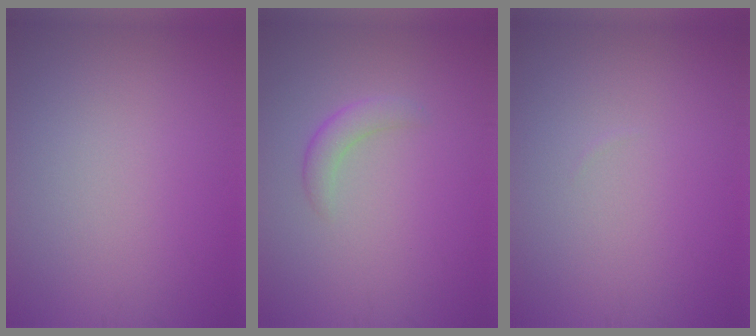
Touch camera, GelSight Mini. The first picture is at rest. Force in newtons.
{"total": 1.8, "press": 1.8, "slide": 0.0}
{"total": 0.0}